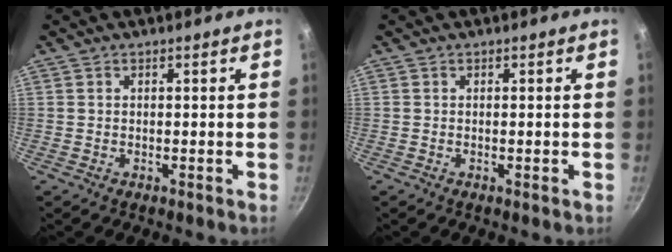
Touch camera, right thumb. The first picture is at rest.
{"total": 0.6, "force": [-0.2, 0.0, 0.6], "torque": [-0.011, 0.000, -0.004]}